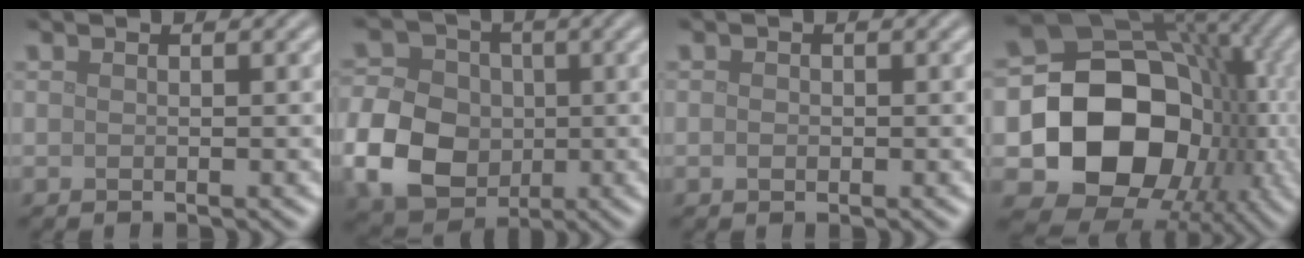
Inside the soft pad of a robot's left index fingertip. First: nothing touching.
{"total": 8.9, "force": [-1.9, 7.1, 4.9], "torque": [-0.109, -0.007, -0.047]}
{"total": 0.8, "force": [-0.1, 0.6, 0.5], "torque": [-0.008, -0.001, -0.004]}
{"total": 15.6, "force": [-2.5, 12.5, 8.9], "torque": [-0.141, -0.020, -0.049]}